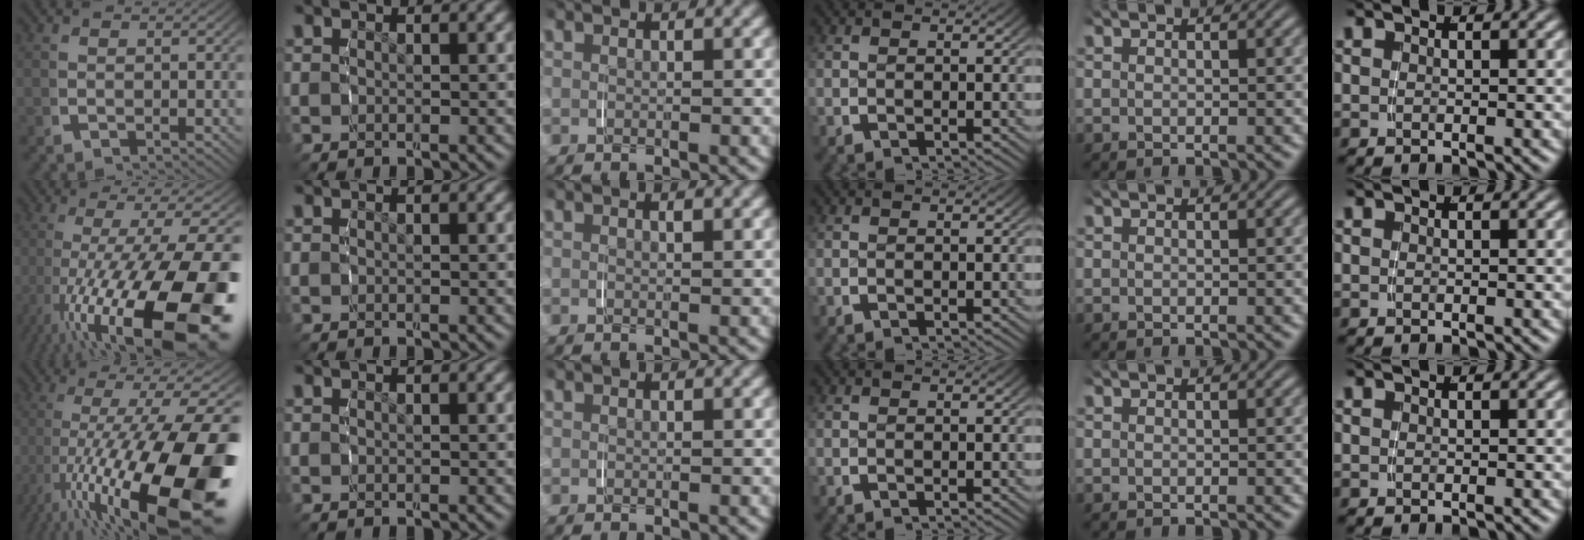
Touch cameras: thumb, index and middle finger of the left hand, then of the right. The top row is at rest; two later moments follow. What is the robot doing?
{"motion": "grasp_and_lifting", "object": "glasses case"}